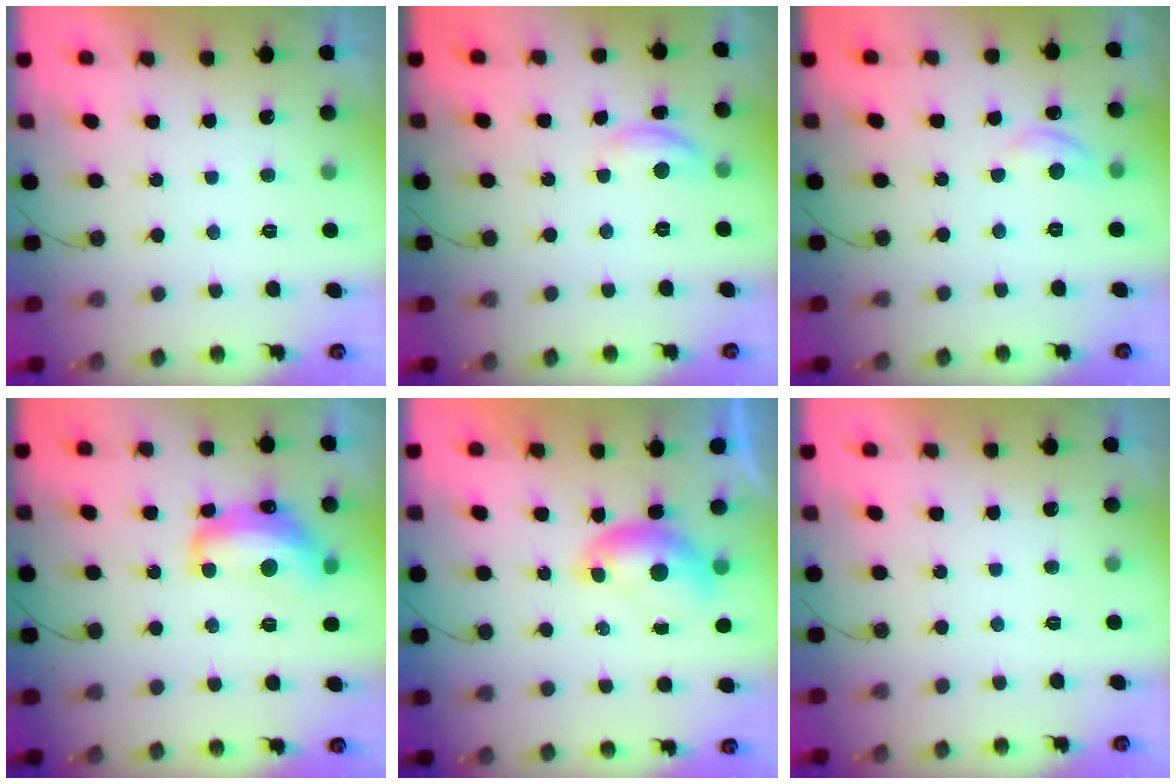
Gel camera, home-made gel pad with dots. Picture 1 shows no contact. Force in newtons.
{"total": 7.8, "press": 7.8, "slide": 0.5}
{"total": 6.2, "press": 6.2, "slide": 0.7}
{"total": 13.8, "press": 13.8, "slide": 1.0}
{"total": 6.5, "press": 6.5, "slide": 0.8}
{"total": 0.0}